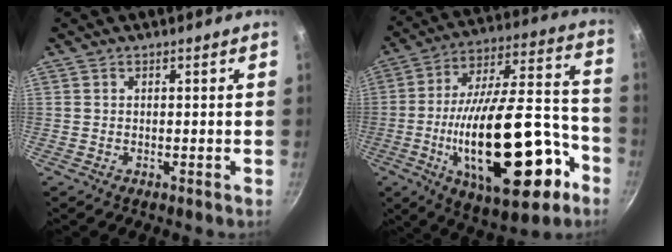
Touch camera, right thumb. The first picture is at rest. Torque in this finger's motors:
{"motor_torque": [2.61, 2.40, 2.64, -0.13, 0.85]}